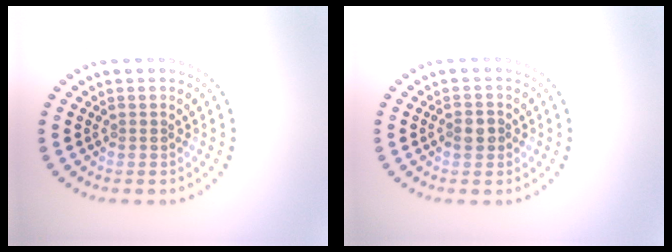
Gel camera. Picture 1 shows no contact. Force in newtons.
{"total": 1.5, "press": 1.5, "slide": 0.4}